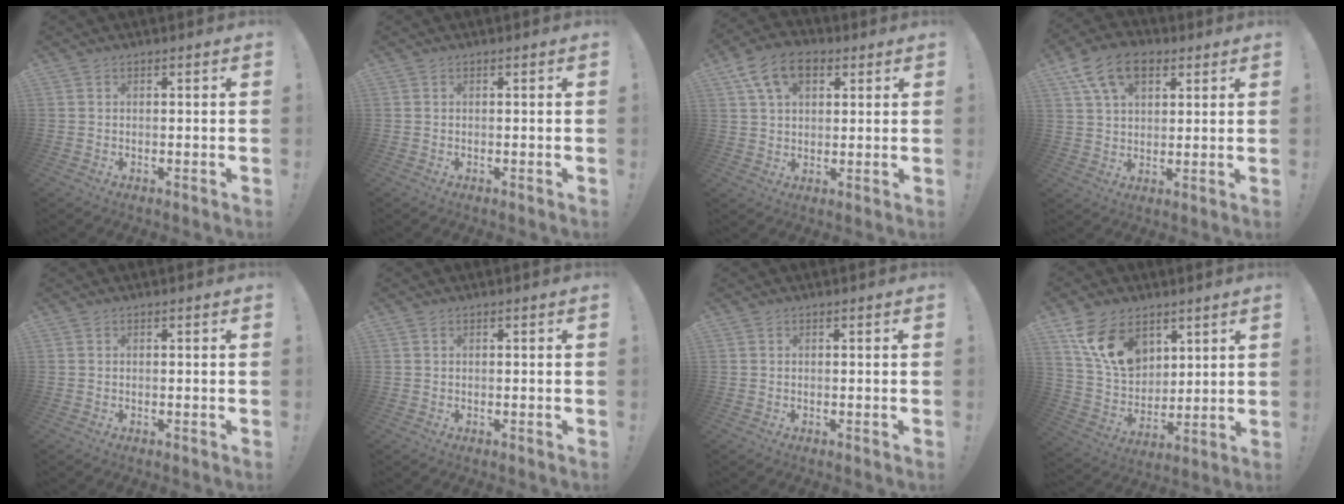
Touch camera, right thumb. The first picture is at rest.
{"total": 0.0}
{"total": 10.8, "force": [4.8, 6.6, 7.1], "torque": [-0.122, 0.007, 0.091]}
{"total": 12.4, "force": [6.0, 7.7, 7.7], "torque": [-0.135, -0.003, 0.115]}
{"total": 0.0}
{"total": 0.0}
{"total": 0.0}
{"total": 16.0, "force": [8.5, 10.4, 8.8], "torque": [-0.155, -0.038, 0.164]}